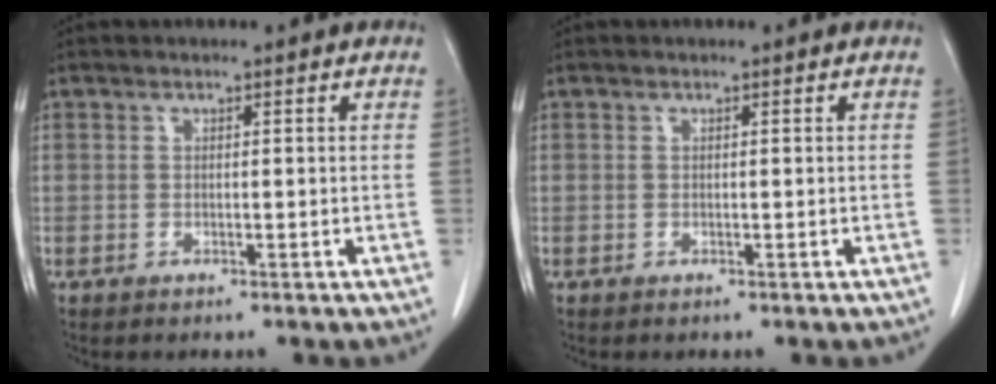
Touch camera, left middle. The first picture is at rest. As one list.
[{"total": 0.0}]